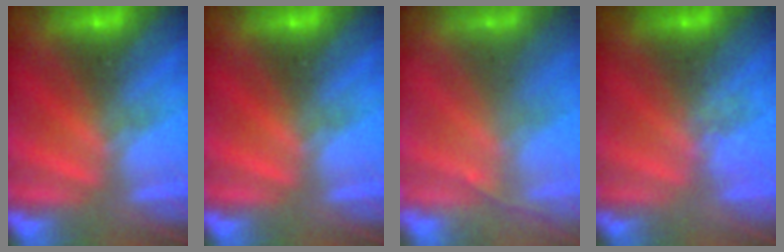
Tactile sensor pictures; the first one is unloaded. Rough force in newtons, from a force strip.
{"total": 0.0}
{"total": 1.3}
{"total": 2.1}